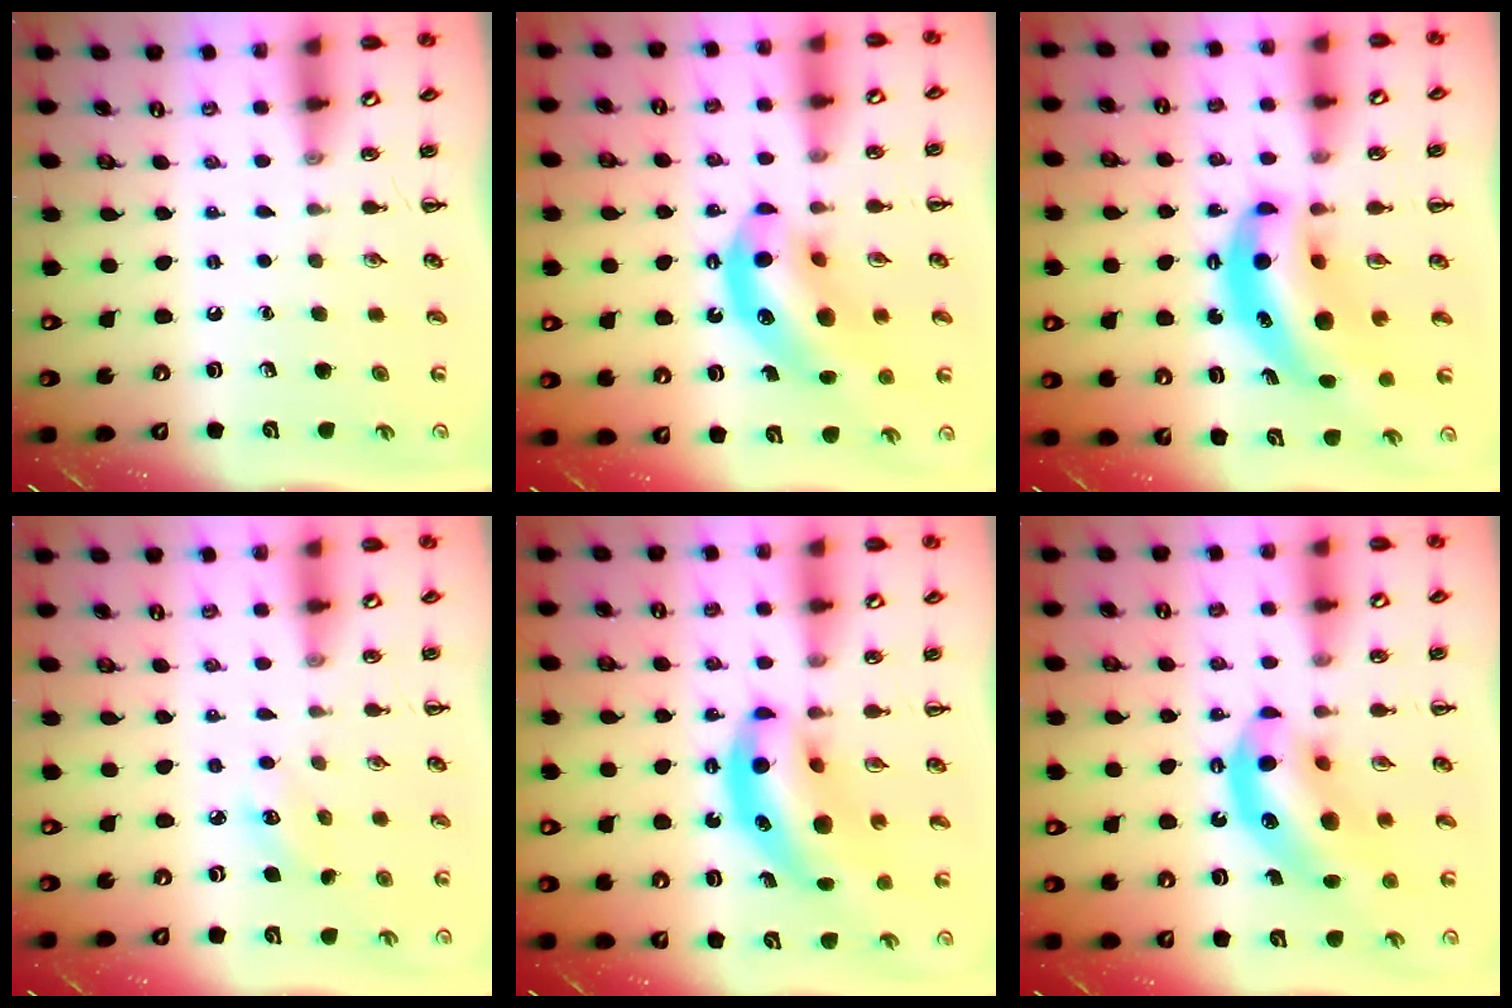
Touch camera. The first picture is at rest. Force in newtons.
{"total": 12.9, "press": 12.5, "slide": 3.3}
{"total": 10.7, "press": 10.4, "slide": 2.3}
{"total": 3.2, "press": 3.1, "slide": 0.7}
{"total": 12.4, "press": 12.1, "slide": 2.8}
{"total": 12.9, "press": 12.5, "slide": 3.3}